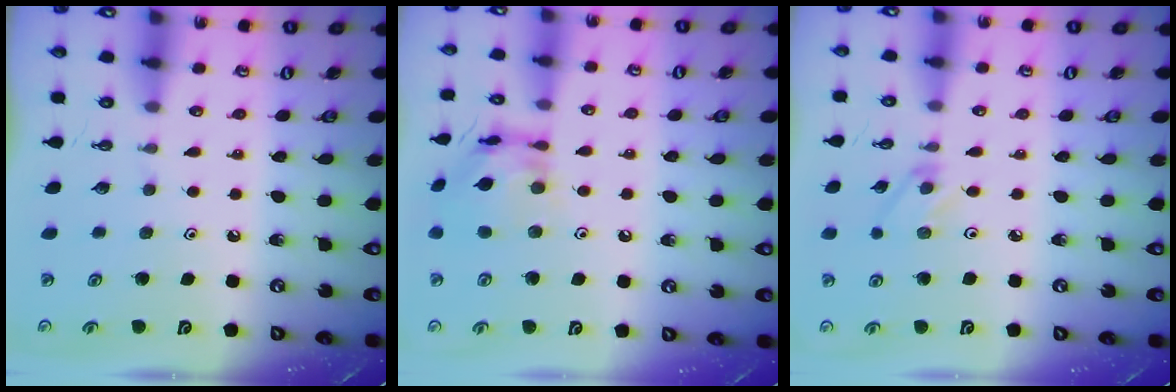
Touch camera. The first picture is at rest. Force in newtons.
{"total": 13.5, "press": 13.4, "slide": 1.1}
{"total": 2.8, "press": 2.7, "slide": 0.4}